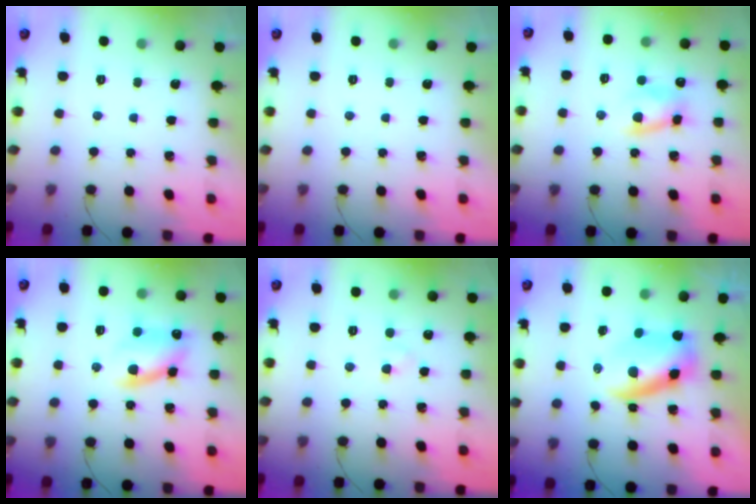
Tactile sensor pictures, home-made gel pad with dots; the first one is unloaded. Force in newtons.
{"total": 0.0}
{"total": 7.4, "press": 7.3, "slide": 1.2}
{"total": 11.7, "press": 11.6, "slide": 1.8}
{"total": 1.8, "press": 1.6, "slide": 0.8}
{"total": 5.5, "press": 5.5, "slide": 0.7}